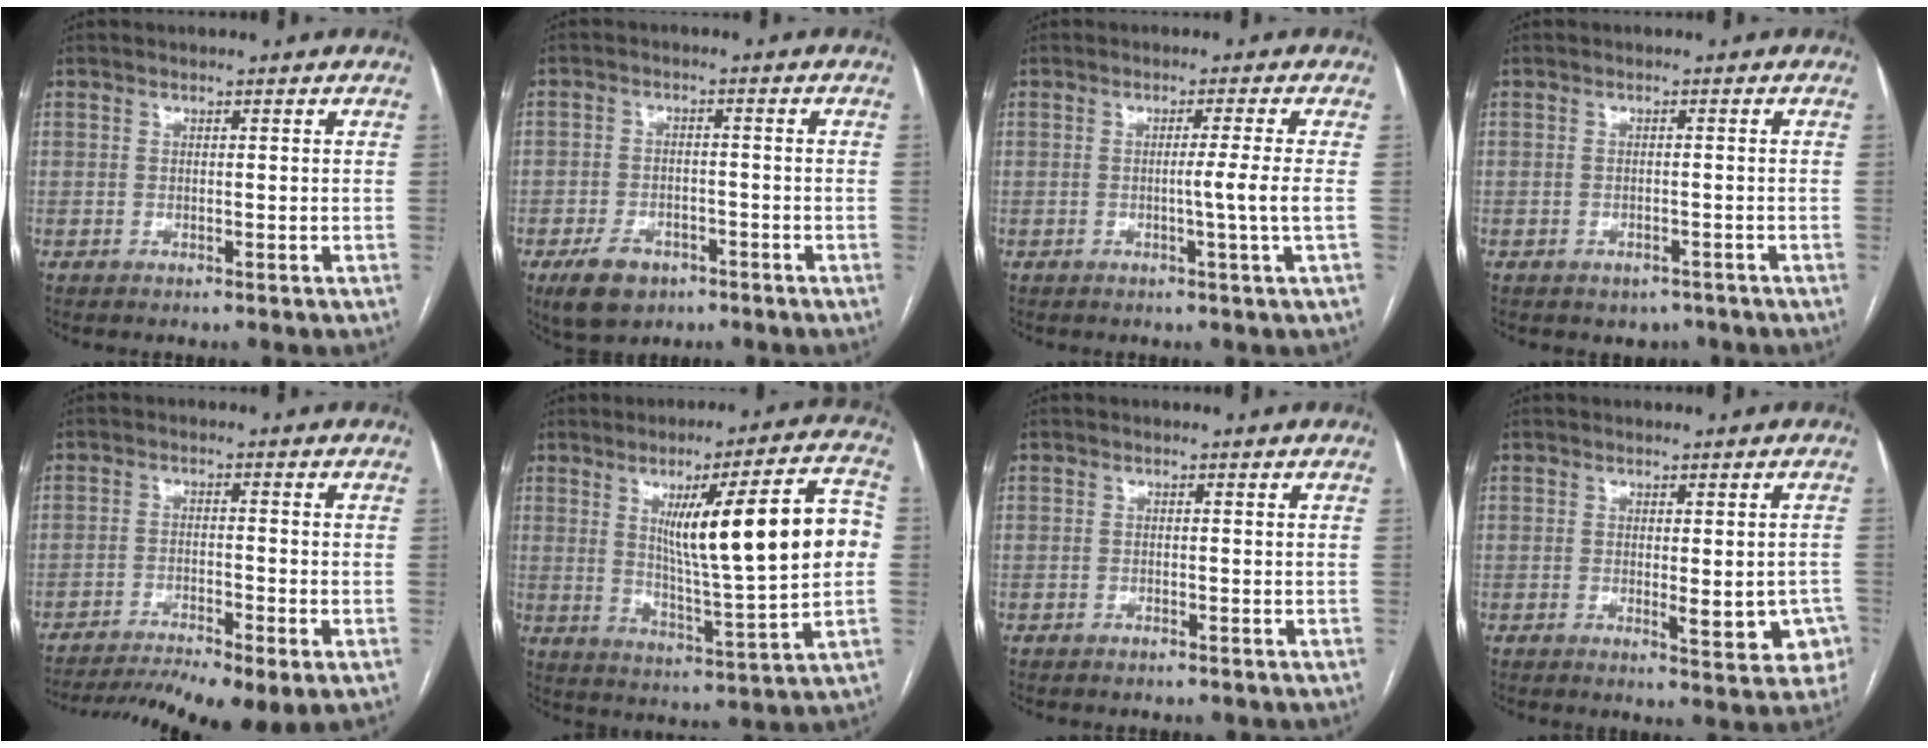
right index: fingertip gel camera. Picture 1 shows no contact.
{"total": 6.3, "force": [-3.7, 4.0, 3.1], "torque": [-0.060, 0.000, -0.055]}
{"total": 3.8, "force": [-0.6, -1.7, 3.3], "torque": [-0.051, -0.005, -0.009]}
{"total": 2.5, "force": [-1.9, 1.6, 0.6], "torque": [-0.007, 0.005, -0.018]}
{"total": 14.6, "force": [-11.4, 1.4, 9.1], "torque": [-0.143, -0.017, -0.175]}
{"total": 18.2, "force": [2.9, 1.2, 17.9], "torque": [-0.263, 0.010, 0.044]}
{"total": 0.6, "force": [-0.5, 0.2, 0.2], "torque": [-0.010, -0.001, -0.006]}
{"total": 6.7, "force": [-1.7, 2.4, 6.0], "torque": [-0.055, -0.005, -0.016]}